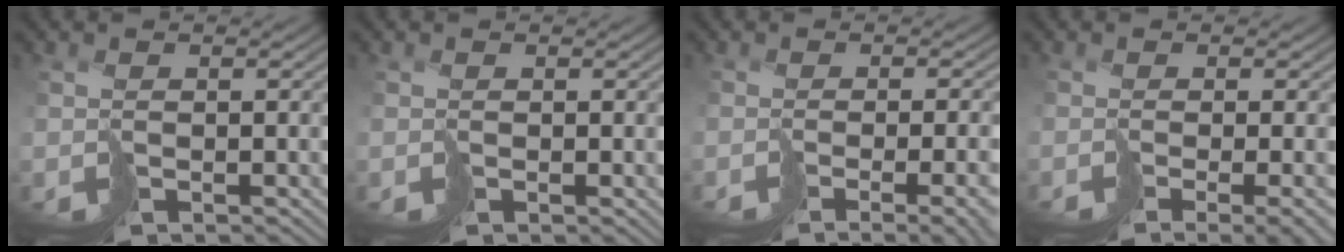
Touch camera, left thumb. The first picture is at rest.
{"total": 0.0}
{"total": 7.7, "force": [-3.5, 2.3, 6.5], "torque": [-0.065, -0.028, -0.011]}
{"total": 6.1, "force": [-3.2, 1.6, 5.0], "torque": [-0.055, -0.017, -0.016]}